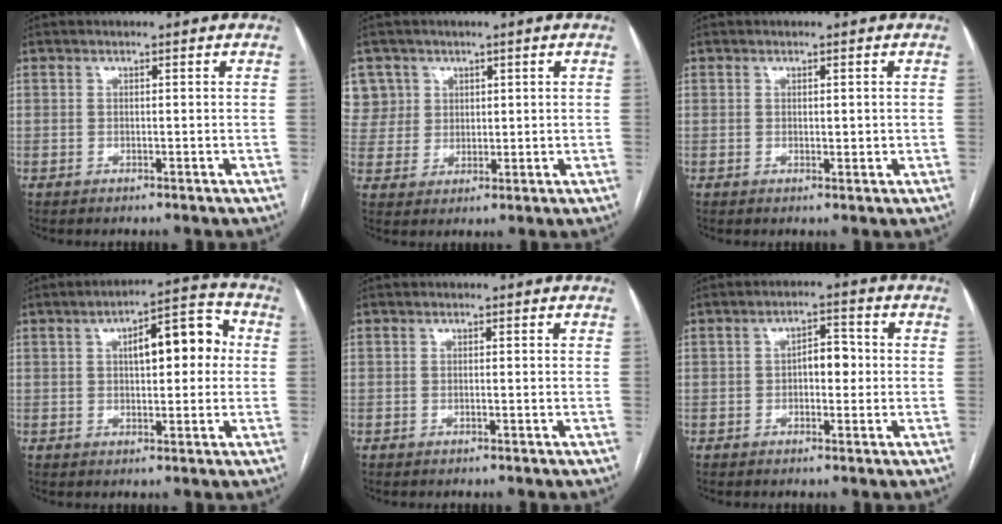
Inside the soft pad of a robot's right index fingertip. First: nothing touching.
{"total": 7.2, "force": [3.5, 6.3, -0.1], "torque": [0.005, 0.017, 0.080]}
{"total": 1.2, "force": [0.2, 0.7, 0.9], "torque": [-0.012, -0.003, 0.006]}
{"total": 9.5, "force": [1.8, 3.4, 8.7], "torque": [-0.120, 0.036, 0.027]}
{"total": 0.0}
{"total": 4.0, "force": [-0.1, 2.1, 3.4], "torque": [-0.050, 0.015, -0.001]}